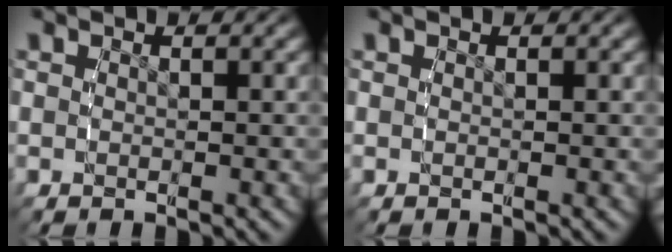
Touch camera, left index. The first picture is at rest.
{"total": 0.0}